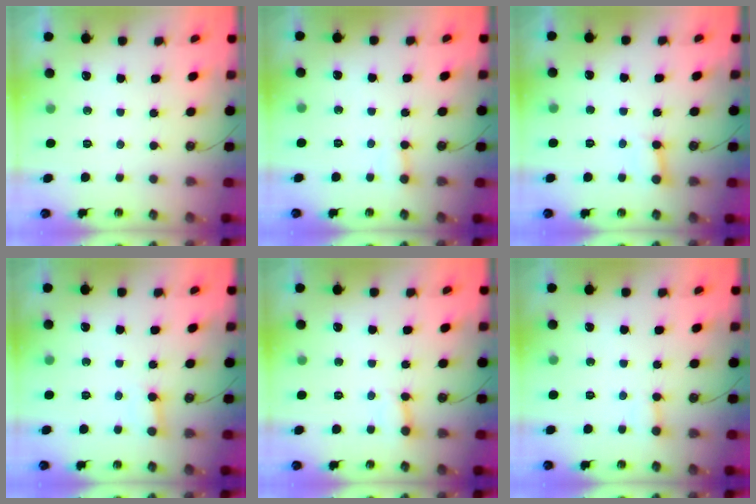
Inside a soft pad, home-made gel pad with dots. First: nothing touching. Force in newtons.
{"total": 2.1, "press": 2.1, "slide": 0.1}
{"total": 2.7, "press": 2.7, "slide": 0.2}
{"total": 3.3, "press": 3.3, "slide": 0.4}
{"total": 2.6, "press": 2.6, "slide": 0.1}
{"total": 2.1, "press": 2.1, "slide": 0.1}